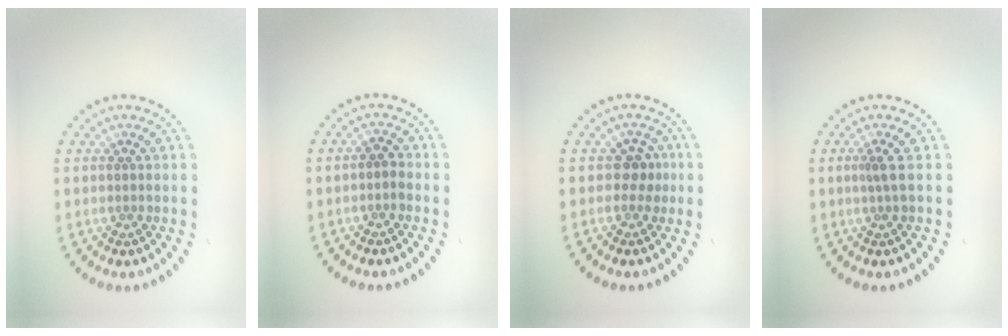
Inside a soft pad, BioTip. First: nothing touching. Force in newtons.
{"total": 1.1, "press": 1.0, "slide": 0.3}
{"total": 1.6, "press": 1.4, "slide": 0.8}
{"total": 1.0, "press": 0.6, "slide": 0.8}